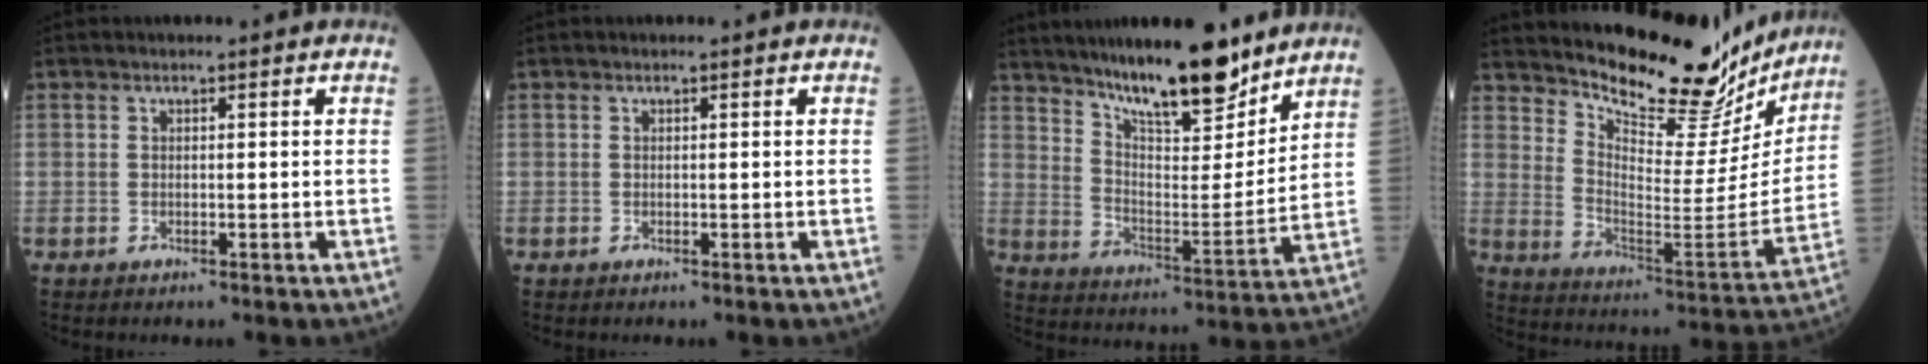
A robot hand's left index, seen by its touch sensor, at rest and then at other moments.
{"total": 0.0}
{"total": 16.4, "force": [13.3, 2.8, 9.2], "torque": [-0.145, -0.009, 0.226]}
{"total": 20.6, "force": [18.6, 5.1, 7.2], "torque": [-0.112, -0.049, 0.264]}